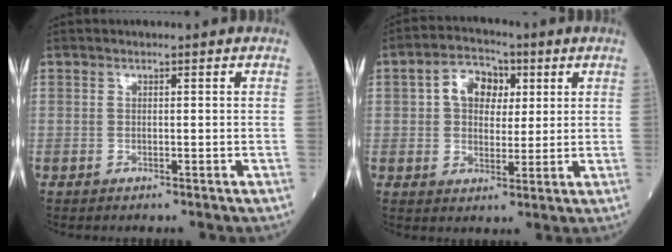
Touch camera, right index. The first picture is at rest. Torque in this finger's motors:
{"motor_torque": [0.50, 0.35, 0.15, 0.07]}